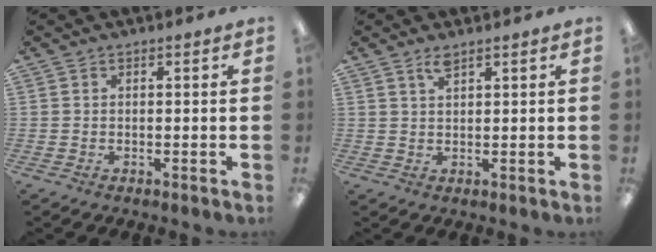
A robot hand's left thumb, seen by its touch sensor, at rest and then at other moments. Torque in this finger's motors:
{"motor_torque": [0.01, 0.00, -0.55, 0.09, -0.04]}